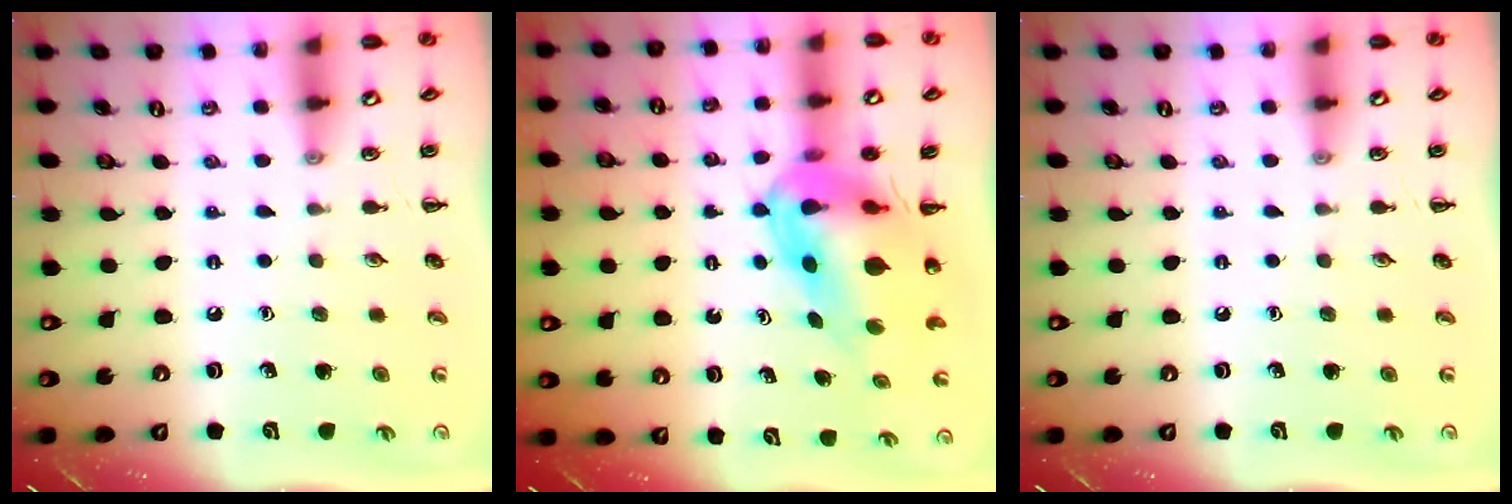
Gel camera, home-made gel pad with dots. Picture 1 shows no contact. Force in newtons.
{"total": 10.8, "press": 10.2, "slide": 3.4}
{"total": 0.0}